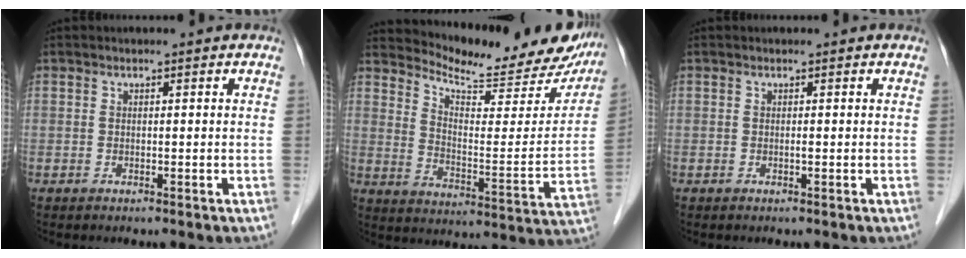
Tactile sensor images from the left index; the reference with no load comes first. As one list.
[{"total": 20.1, "force": [18.9, 3.5, 6.0], "torque": [-0.086, -0.067, 0.243]}, {"total": 0.0}]